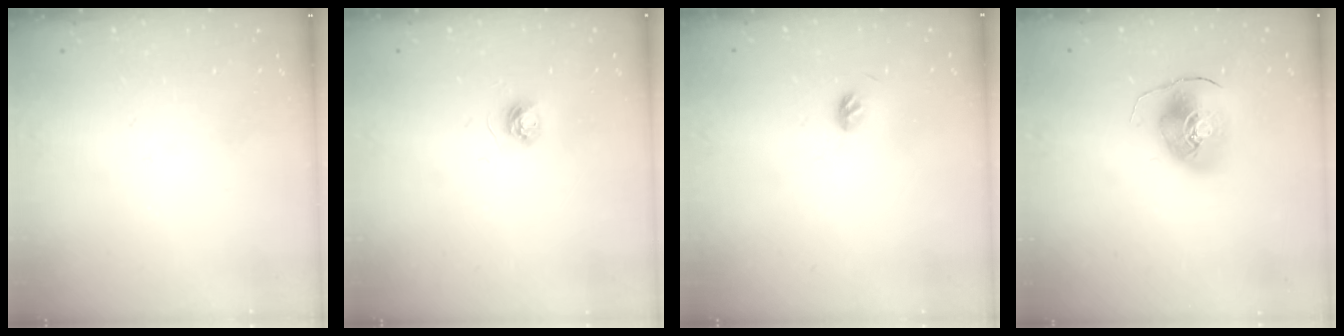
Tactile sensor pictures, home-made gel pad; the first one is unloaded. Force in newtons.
{"total": 3.6, "press": 3.6, "slide": 0.5}
{"total": 4.0, "press": 3.9, "slide": 1.0}
{"total": 9.3, "press": 9.2, "slide": 1.0}